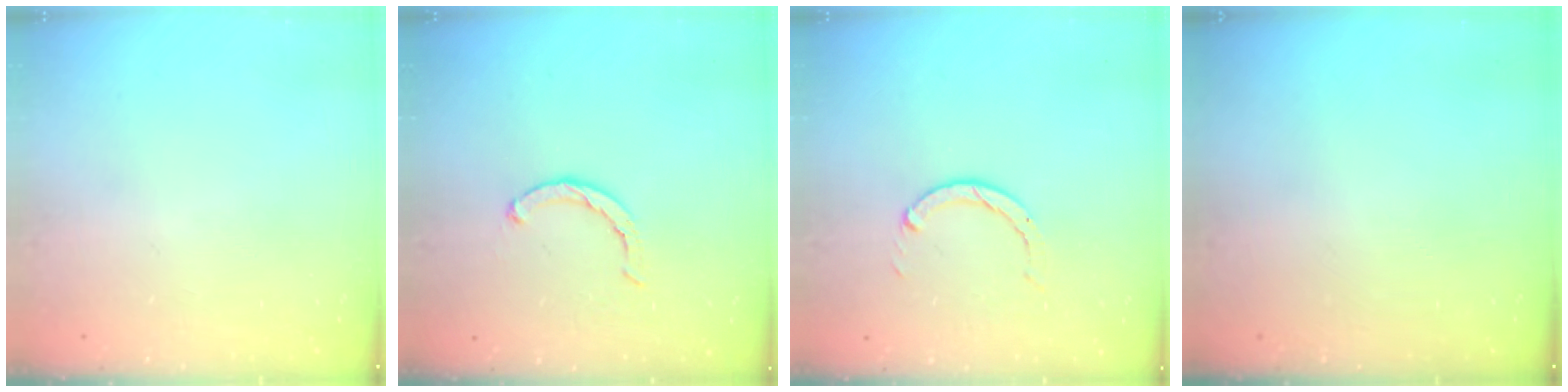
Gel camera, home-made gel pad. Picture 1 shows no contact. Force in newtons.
{"total": 2.7, "press": 2.7, "slide": 0.4}
{"total": 3.1, "press": 3.0, "slide": 0.4}
{"total": 0.0}